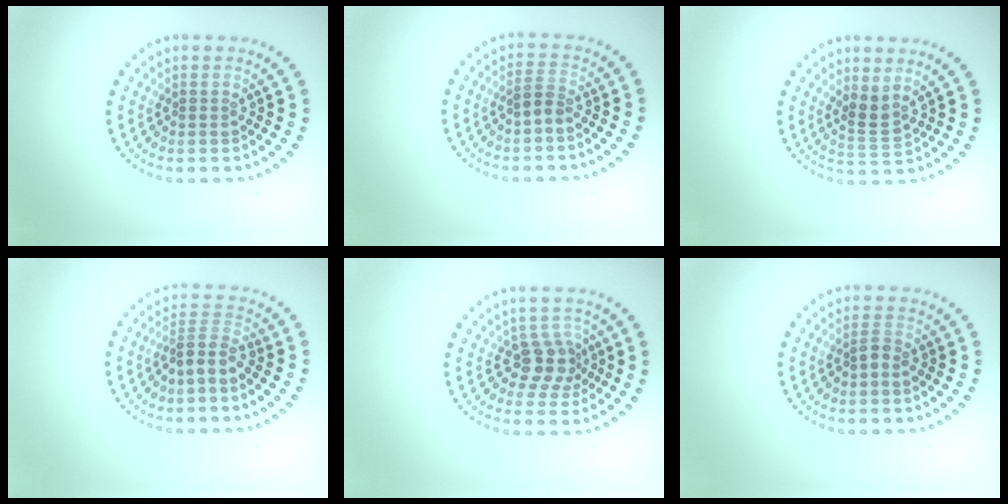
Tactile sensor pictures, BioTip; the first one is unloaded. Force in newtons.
{"total": 1.3, "press": 1.0, "slide": 0.7}
{"total": 2.2, "press": 1.6, "slide": 1.5}
{"total": 2.7, "press": 2.1, "slide": 1.7}
{"total": 2.8, "press": 2.1, "slide": 1.8}
{"total": 1.0, "press": 0.8, "slide": 0.5}